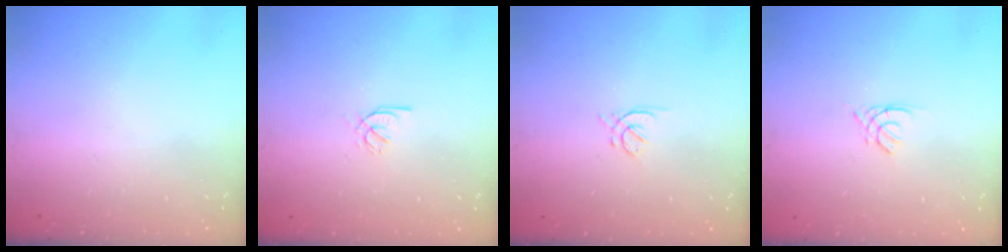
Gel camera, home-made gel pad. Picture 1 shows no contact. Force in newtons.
{"total": 2.1, "press": 2.1, "slide": 0.2}
{"total": 2.5, "press": 2.4, "slide": 0.6}
{"total": 1.3, "press": 1.3, "slide": 0.3}